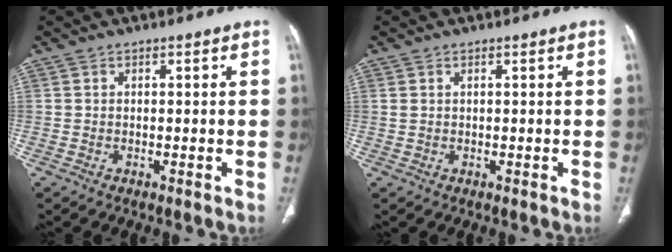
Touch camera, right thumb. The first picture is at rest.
{"total": 0.9, "force": [0.4, 0.4, 0.7], "torque": [-0.018, 0.010, 0.015]}